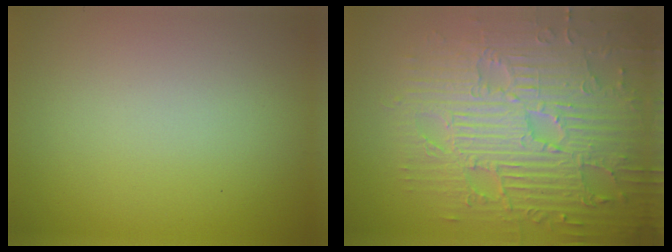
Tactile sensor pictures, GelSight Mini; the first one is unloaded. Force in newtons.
{"total": 9.4, "press": 6.8, "slide": 6.4}